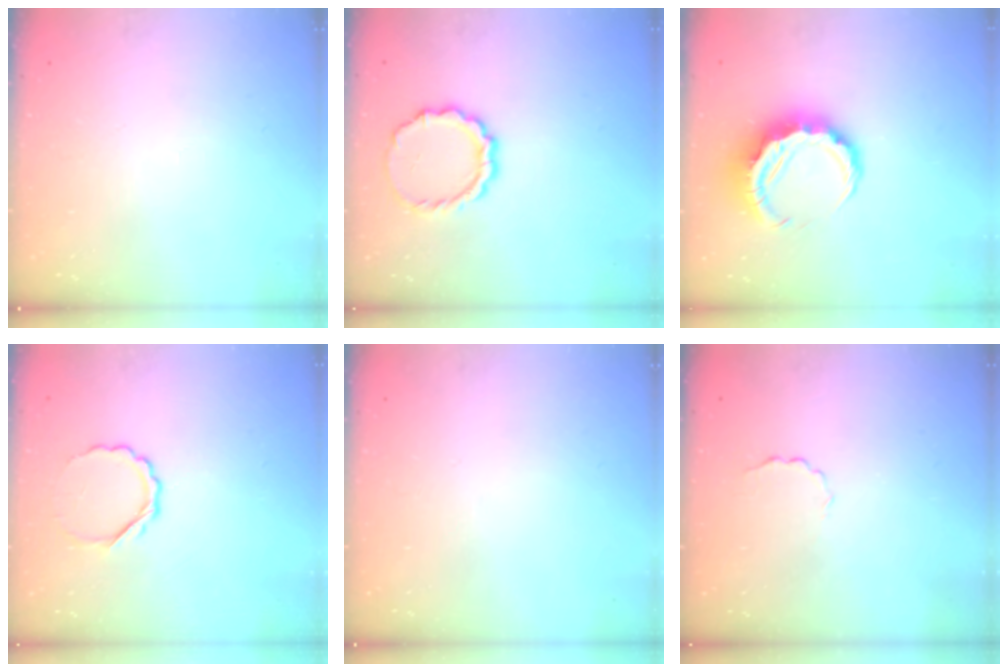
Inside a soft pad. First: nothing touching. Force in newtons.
{"total": 9.0, "press": 8.8, "slide": 2.2}
{"total": 8.9, "press": 8.8, "slide": 1.1}
{"total": 4.7, "press": 4.5, "slide": 1.1}
{"total": 0.0}
{"total": 2.2, "press": 2.1, "slide": 0.6}